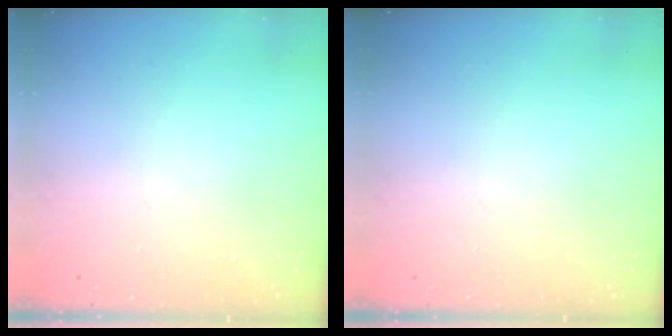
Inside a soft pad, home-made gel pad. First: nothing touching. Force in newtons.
{"total": 0.0}